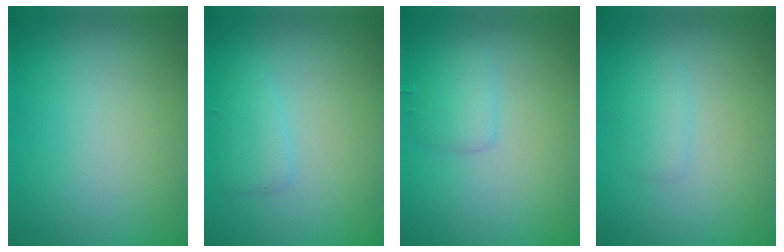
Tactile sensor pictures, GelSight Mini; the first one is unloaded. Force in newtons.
{"total": 1.7, "press": 1.7, "slide": 0.1}
{"total": 1.5, "press": 1.5, "slide": 0.2}
{"total": 1.2, "press": 1.2, "slide": 0.0}